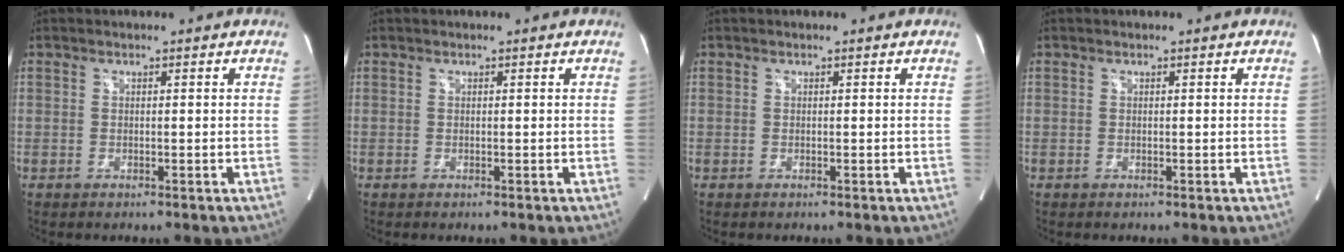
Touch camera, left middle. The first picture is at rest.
{"total": 0.0}
{"total": 0.0}
{"total": 0.0}